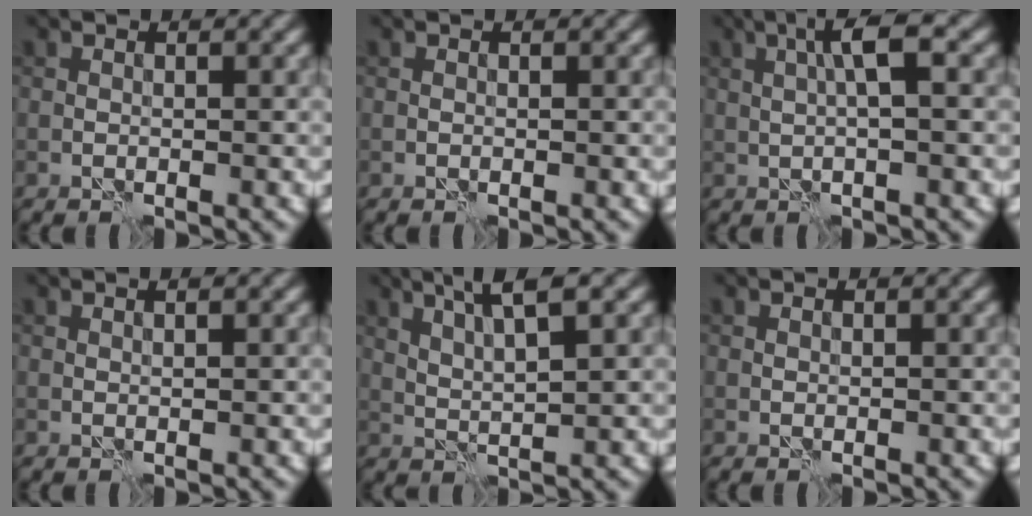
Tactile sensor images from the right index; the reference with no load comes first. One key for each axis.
{"total": 0.0}
{"total": 3.9, "fx": 0.9, "fy": 0.4, "fz": 3.7, "tx": -0.068, "ty": 0.010, "tz": 0.016}
{"total": 0.7, "fx": 0.4, "fy": 0.0, "fz": 0.5, "tx": -0.010, "ty": 0.003, "tz": 0.006}
{"total": 4.8, "fx": 2.6, "fy": 0.7, "fz": 3.9, "tx": -0.080, "ty": 0.005, "tz": 0.050}
{"total": 0.0}